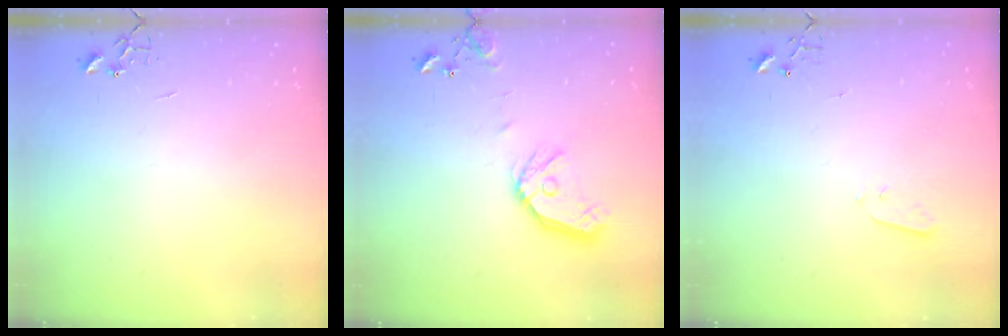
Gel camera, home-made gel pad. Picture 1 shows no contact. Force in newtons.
{"total": 13.4, "press": 13.2, "slide": 2.1}
{"total": 2.1, "press": 2.1, "slide": 0.3}